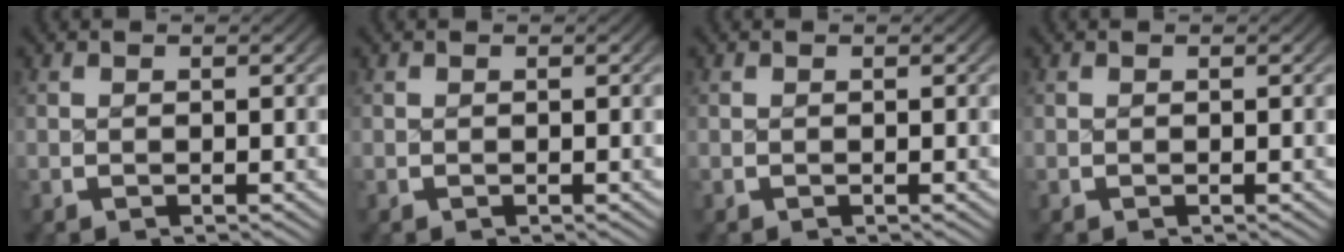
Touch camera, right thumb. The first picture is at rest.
{"total": 0.0}
{"total": 0.0}
{"total": 0.0}